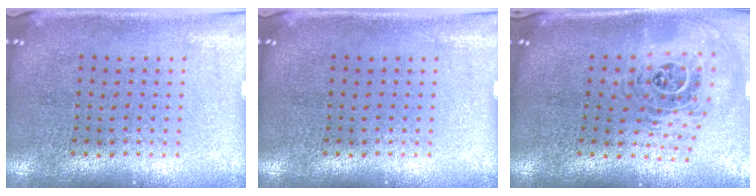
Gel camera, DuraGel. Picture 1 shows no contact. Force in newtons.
{"total": 0.0}
{"total": 1.7, "press": 1.4, "slide": 0.9}